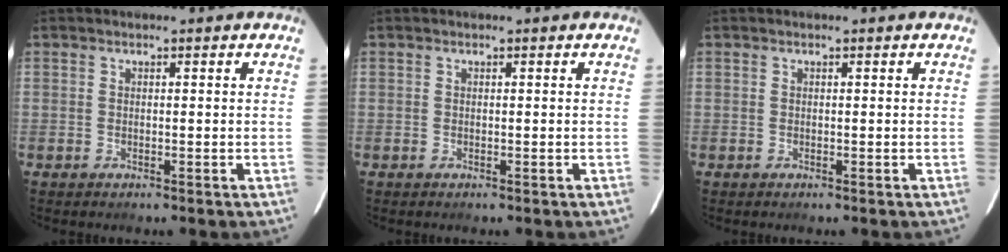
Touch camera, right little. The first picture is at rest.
{"total": 0.0}
{"total": 0.0}